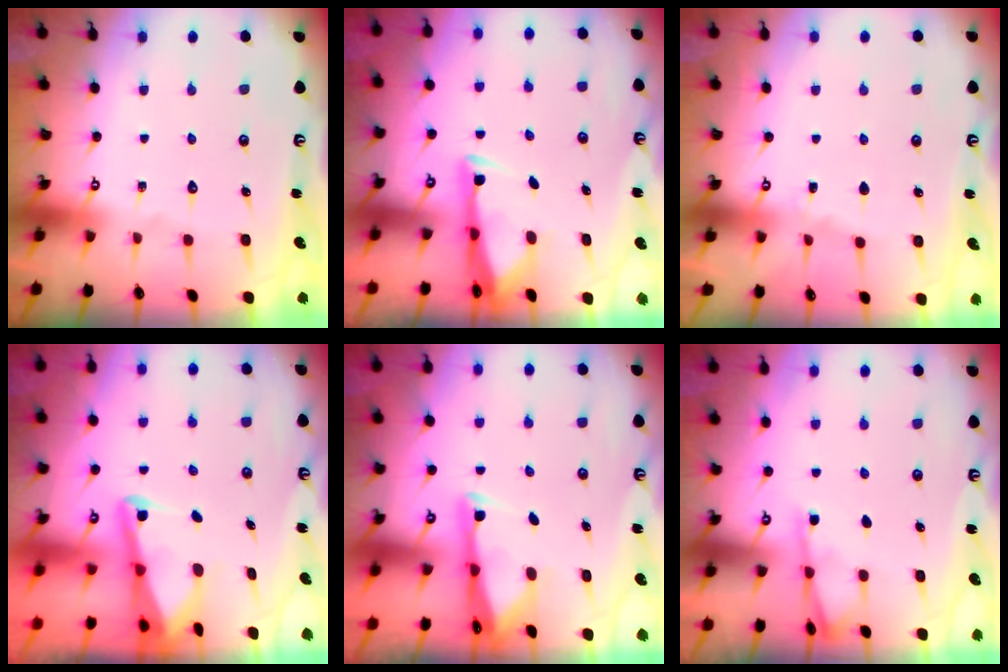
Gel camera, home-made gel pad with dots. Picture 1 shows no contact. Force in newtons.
{"total": 3.4, "press": 3.2, "slide": 0.9}
{"total": 2.8, "press": 2.7, "slide": 0.3}
{"total": 2.3, "press": 2.3, "slide": 0.2}
{"total": 2.5, "press": 2.5, "slide": 0.3}
{"total": 3.5, "press": 3.4, "slide": 0.4}